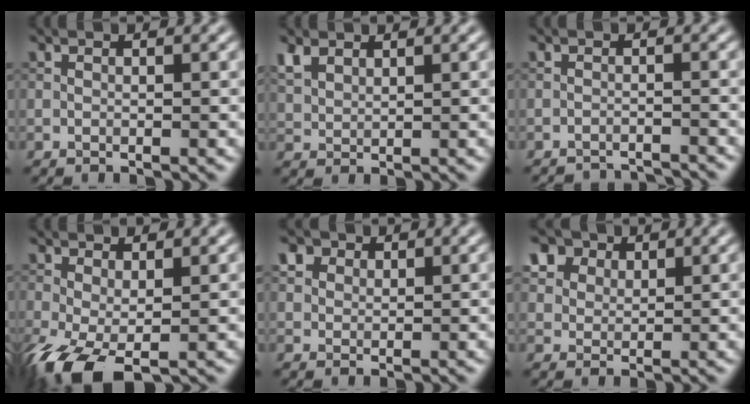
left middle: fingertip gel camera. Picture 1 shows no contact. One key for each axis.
{"total": 2.3, "fx": 1.6, "fy": 1.3, "fz": 1.1, "tx": -0.031, "ty": 0.003, "tz": 0.040}
{"total": 4.6, "fx": -4.5, "fy": 0.5, "fz": 0.5, "tx": -0.004, "ty": 0.001, "tz": -0.062}
{"total": 5.5, "fx": -2.0, "fy": 2.7, "fz": 4.4, "tx": -0.106, "ty": -0.014, "tz": -0.036}
{"total": 3.0, "fx": 1.9, "fy": 2.1, "fz": 1.1, "tx": -0.032, "ty": 0.004, "tz": 0.035}
{"total": 7.7, "fx": 4.6, "fy": 5.2, "fz": 3.3, "tx": -0.096, "ty": 0.012, "tz": 0.079}